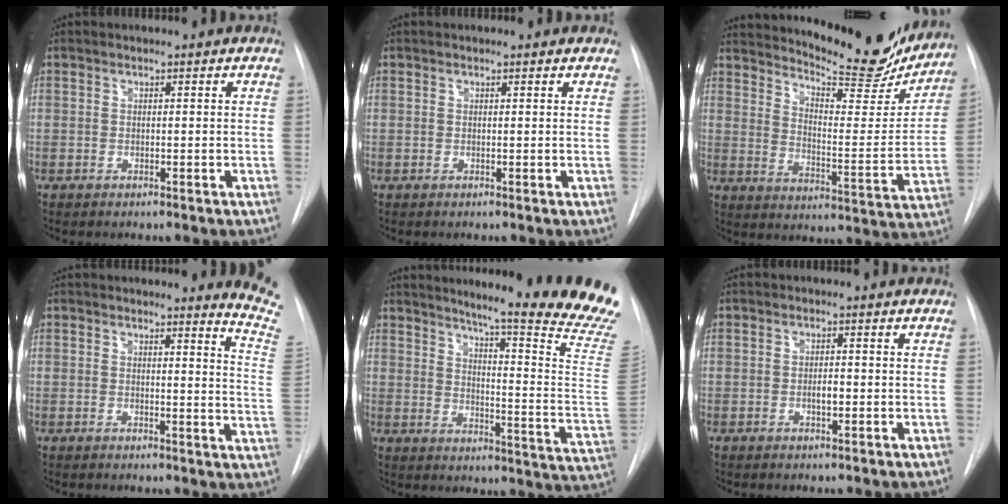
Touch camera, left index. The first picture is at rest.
{"total": 1.1, "force": [0.9, 0.3, 0.5], "torque": [-0.010, 0.000, 0.001]}
{"total": 21.2, "force": [19.2, 4.3, 8.1], "torque": [-0.121, -0.054, 0.249]}
{"total": 7.9, "force": [7.8, -1.0, 1.0], "torque": [-0.004, -0.114, 0.053]}
{"total": 26.2, "force": [22.3, -1.5, 13.7], "torque": [-0.163, -0.136, 0.267]}
{"total": 1.8, "force": [-0.9, 0.5, 1.5], "torque": [-0.027, -0.005, -0.014]}